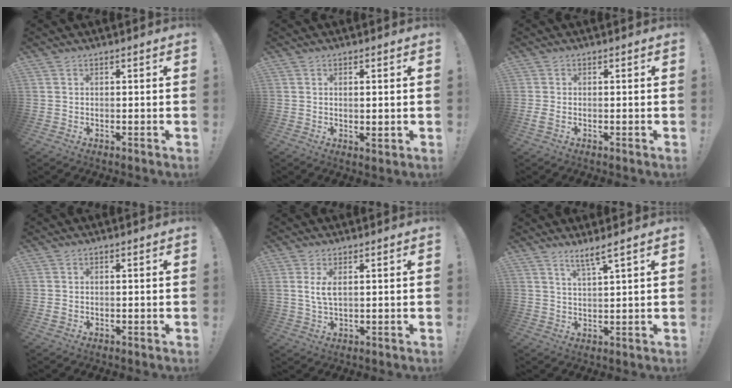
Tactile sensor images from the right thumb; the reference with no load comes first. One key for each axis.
{"total": 1.9, "fx": 0.5, "fy": 0.5, "fz": 1.8, "tx": -0.018, "ty": -0.007, "tz": 0.006}
{"total": 1.4, "fx": -0.4, "fy": 0.6, "fz": 1.2, "tx": -0.016, "ty": 0.000, "tz": -0.007}
{"total": 0.8, "fx": -0.1, "fy": 0.6, "fz": 0.4, "tx": -0.004, "ty": 0.002, "tz": -0.002}
{"total": 4.3, "fx": 1.5, "fy": 1.5, "fz": 3.7, "tx": -0.064, "ty": -0.003, "tz": 0.026}
{"total": 4.6, "fx": 3.6, "fy": -0.1, "fz": 3.0, "tx": -0.052, "ty": -0.019, "tz": 0.058}